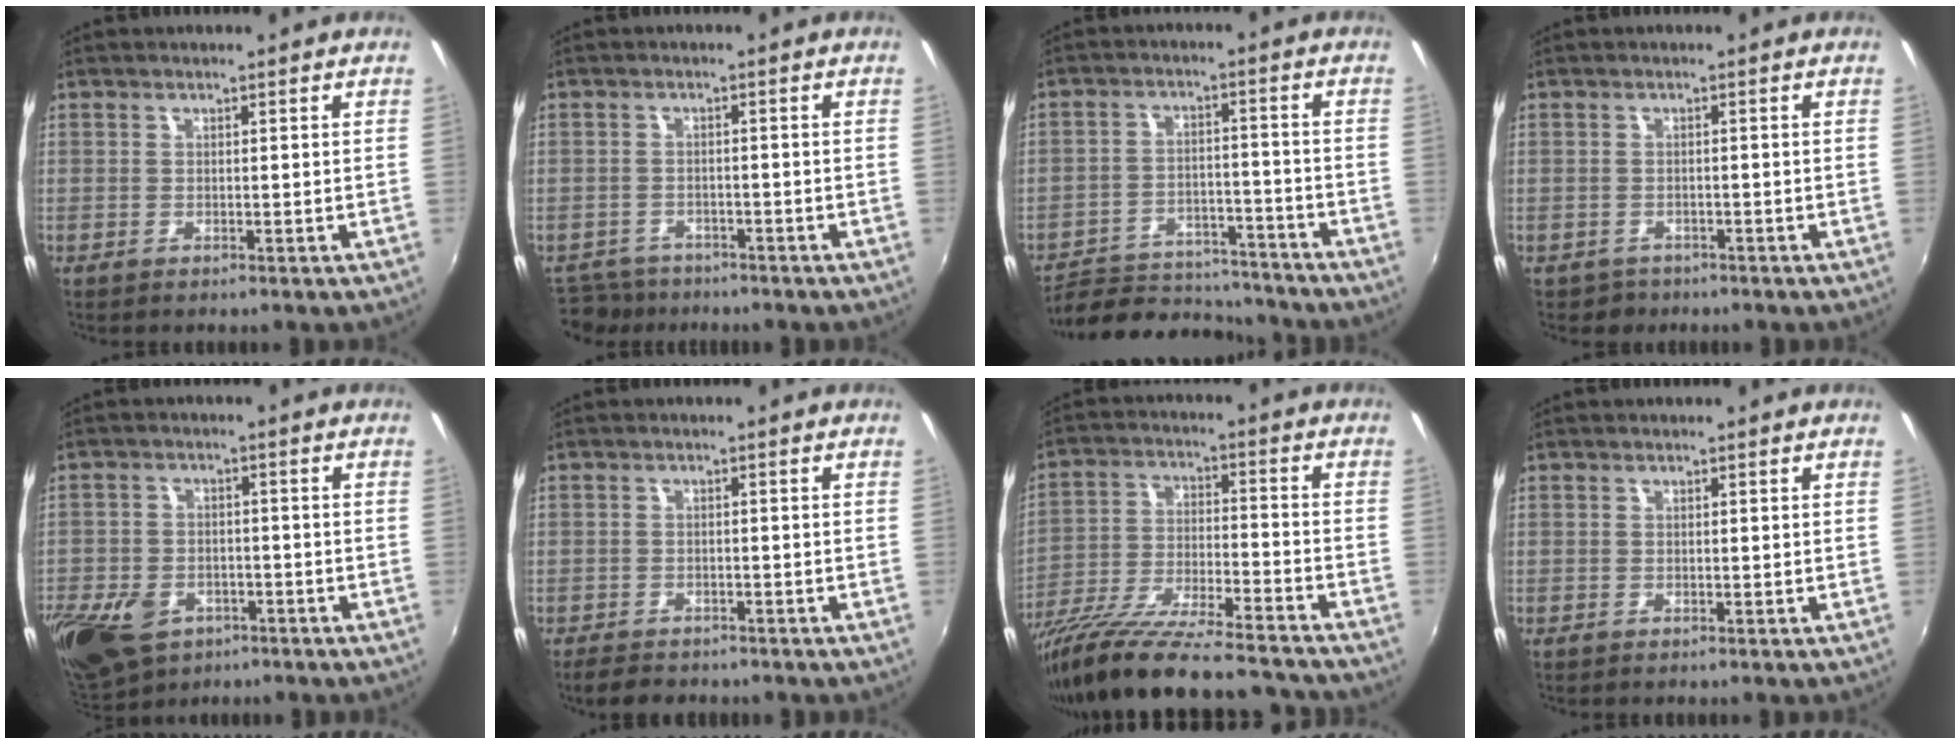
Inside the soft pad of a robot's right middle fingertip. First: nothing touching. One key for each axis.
{"total": 6.2, "fx": -5.4, "fy": 2.9, "fz": 0.9, "tx": -0.039, "ty": -0.009, "tz": -0.092}
{"total": 14.7, "fx": -13.2, "fy": 5.1, "fz": 3.9, "tx": -0.090, "ty": 0.014, "tz": -0.186}
{"total": 2.5, "fx": -1.6, "fy": 1.9, "fz": 0.2, "tx": -0.011, "ty": -0.002, "tz": -0.023}
{"total": 18.5, "fx": -9.7, "fy": 12.5, "fz": 9.7, "tx": -0.261, "ty": -0.033, "tz": -0.159}
{"total": 4.2, "fx": -3.4, "fy": 2.1, "fz": 1.3, "tx": -0.037, "ty": -0.006, "tz": -0.059}
{"total": 22.3, "fx": -19.3, "fy": 3.0, "fz": 10.8, "tx": -0.199, "ty": -0.051, "tz": -0.304}
{"total": 0.0}